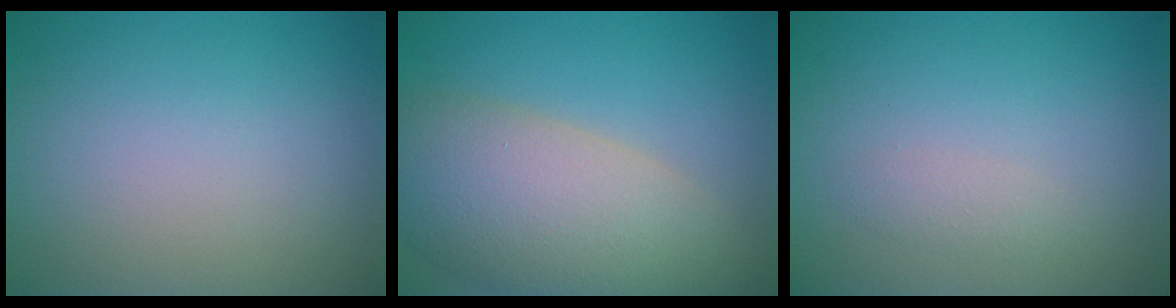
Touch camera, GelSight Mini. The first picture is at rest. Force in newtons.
{"total": 9.9, "press": 9.9, "slide": 1.0}
{"total": 1.1, "press": 1.1, "slide": 0.0}